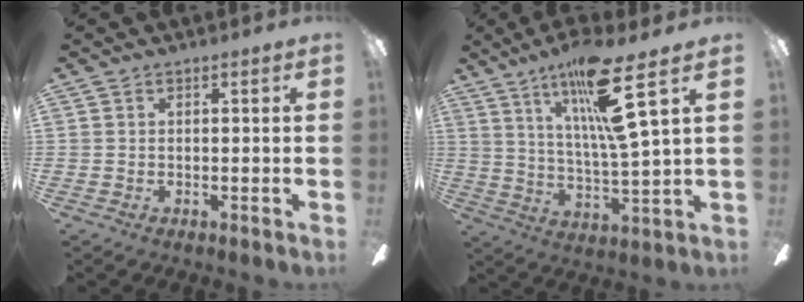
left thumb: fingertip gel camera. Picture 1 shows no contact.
{"total": 17.8, "force": [10.2, 2.3, 14.4], "torque": [-0.269, -0.041, 0.153]}